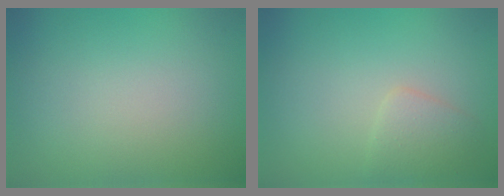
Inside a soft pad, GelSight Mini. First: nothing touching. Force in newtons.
{"total": 1.9, "press": 1.9, "slide": 0.0}